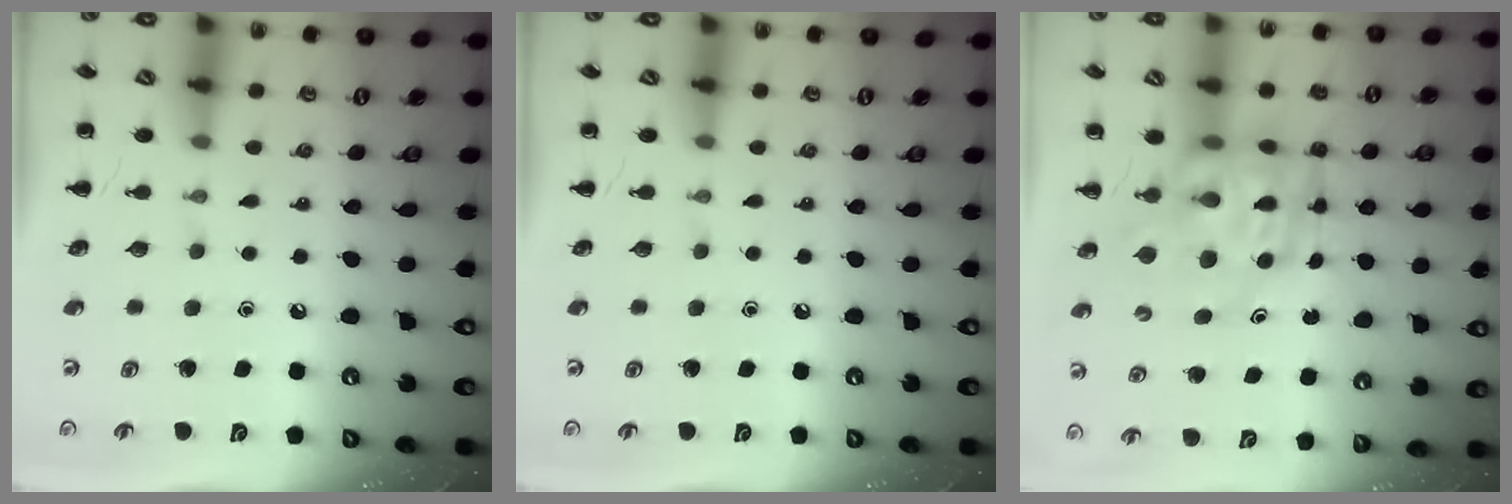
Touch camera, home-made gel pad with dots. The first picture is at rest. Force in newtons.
{"total": 0.0}
{"total": 9.1, "press": 8.7, "slide": 2.8}